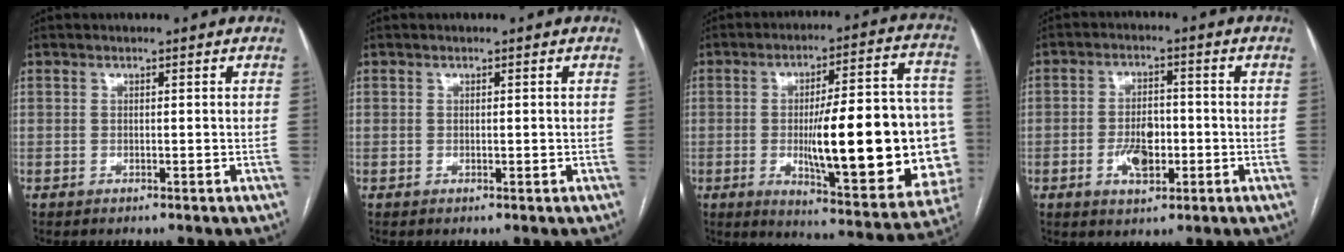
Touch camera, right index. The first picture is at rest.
{"total": 0.5, "force": [0.0, 0.2, 0.5], "torque": [-0.012, -0.002, 0.003]}
{"total": 27.0, "force": [-3.4, 5.3, 26.2], "torque": [-0.296, 0.014, -0.036]}
{"total": 5.9, "force": [-1.6, 2.9, 4.9], "torque": [-0.093, 0.002, -0.023]}